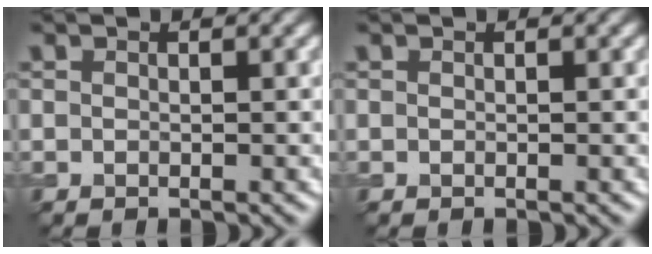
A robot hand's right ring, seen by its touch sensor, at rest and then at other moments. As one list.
[{"total": 0.0}]